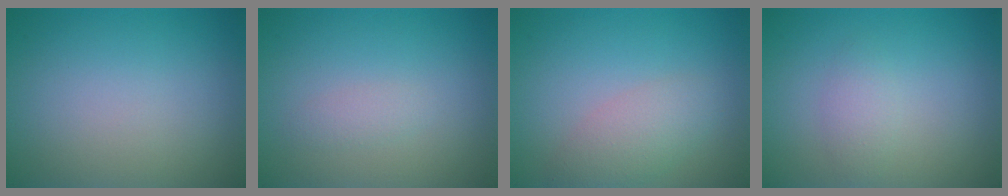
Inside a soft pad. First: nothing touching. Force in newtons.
{"total": 0.9, "press": 0.9, "slide": 0.0}
{"total": 2.9, "press": 2.9, "slide": 0.2}
{"total": 1.6, "press": 1.6, "slide": 0.0}